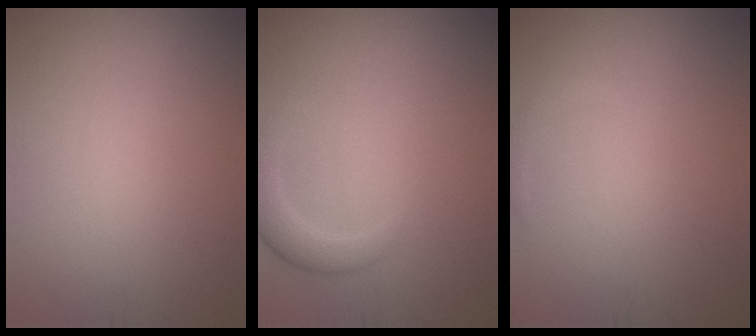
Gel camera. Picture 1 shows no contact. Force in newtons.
{"total": 2.2, "press": 2.2, "slide": 0.2}
{"total": 0.8, "press": 0.8, "slide": 0.1}